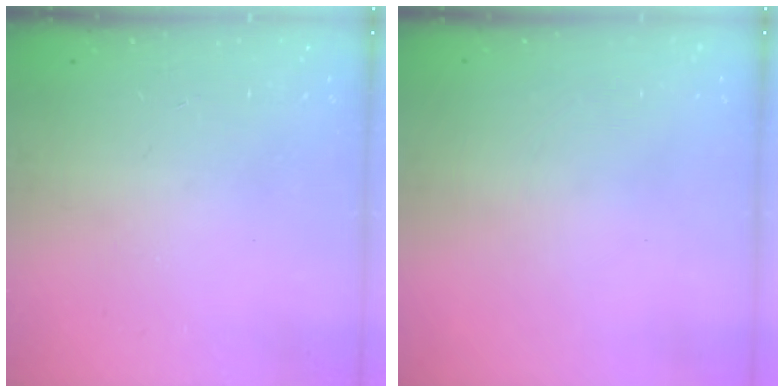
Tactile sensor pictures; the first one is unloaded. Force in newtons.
{"total": 0.7, "press": 0.4, "slide": 0.5}